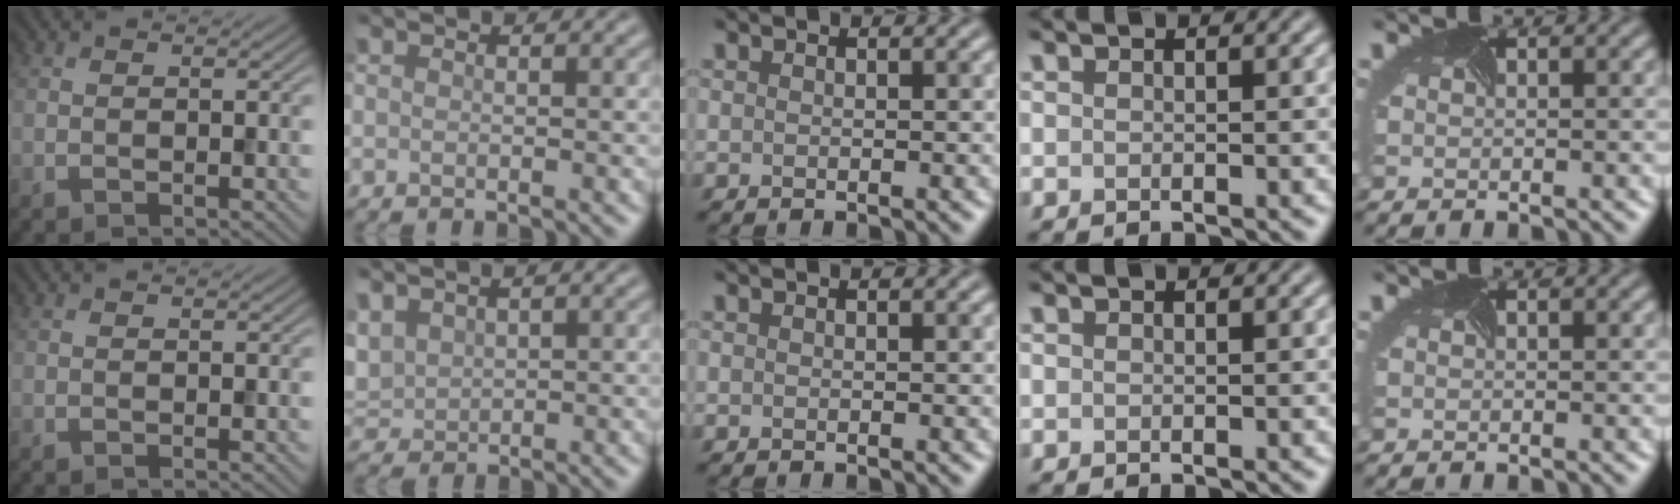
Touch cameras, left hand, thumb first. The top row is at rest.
{"index": {"total": 2.7, "force": [1.5, 1.8, 1.4], "torque": [-0.046, 0.007, 0.031]}}